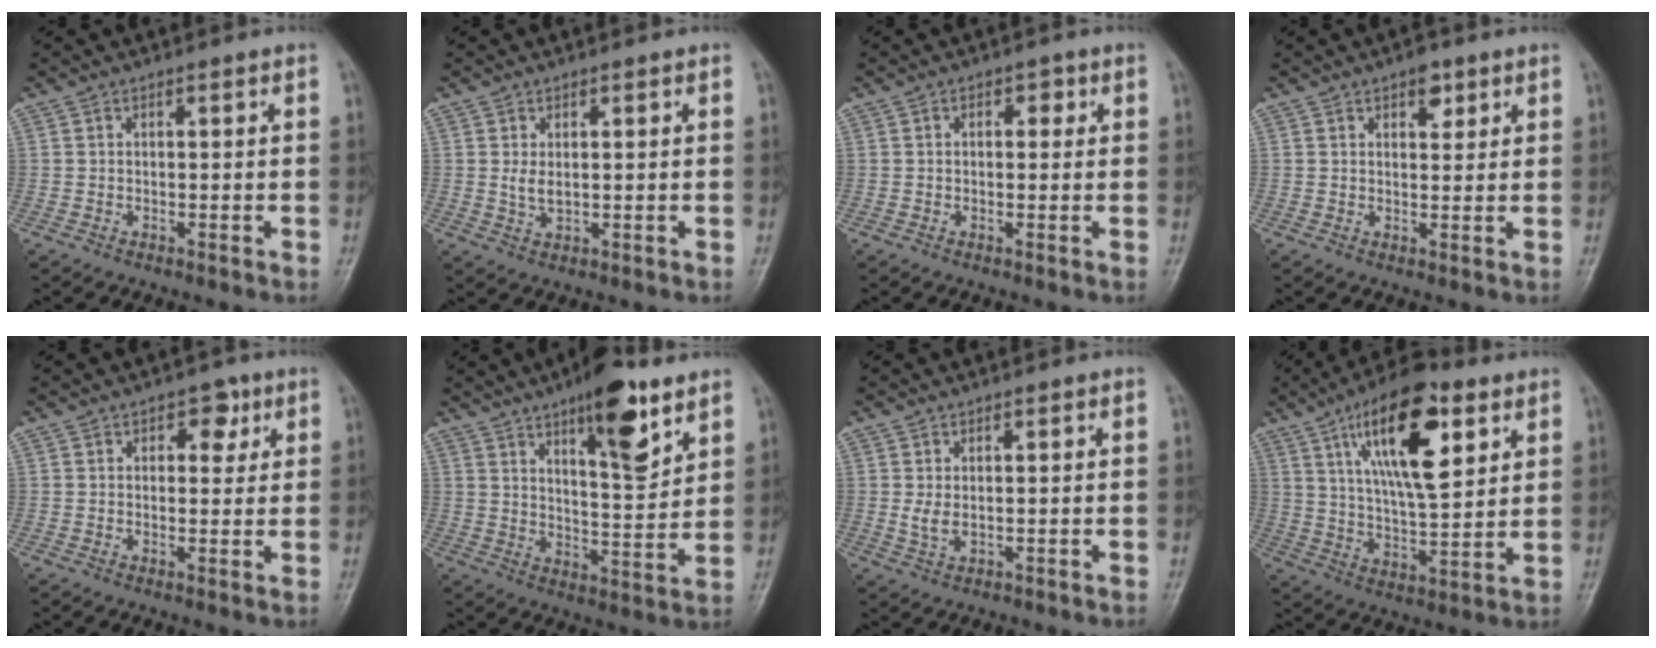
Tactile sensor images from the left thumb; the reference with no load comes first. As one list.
[{"total": 2.7, "force": [0.4, 1.4, 2.2], "torque": [-0.042, -0.002, 0.013]}, {"total": 2.6, "force": [0.7, 1.7, 1.8], "torque": [-0.007, 0.003, 0.004]}, {"total": 3.8, "force": [2.1, 2.1, 2.3], "torque": [-0.014, -0.008, 0.028]}, {"total": 4.3, "force": [1.9, 2.9, 2.6], "torque": [-0.006, -0.004, 0.021]}, {"total": 14.1, "force": [8.3, 4.5, 10.5], "torque": [-0.132, -0.048, 0.128]}, {"total": 2.6, "force": [0.2, 1.5, 2.2], "torque": [-0.045, -0.001, 0.010]}, {"total": 19.4, "force": [8.5, 7.5, 15.7], "torque": [-0.232, -0.027, 0.142]}]